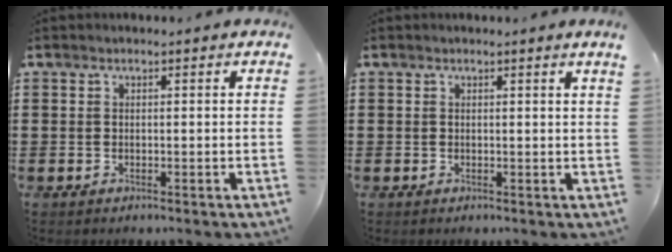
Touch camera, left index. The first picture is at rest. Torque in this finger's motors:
{"motor_torque": [0.82, -0.89, 0.34, 0.04]}